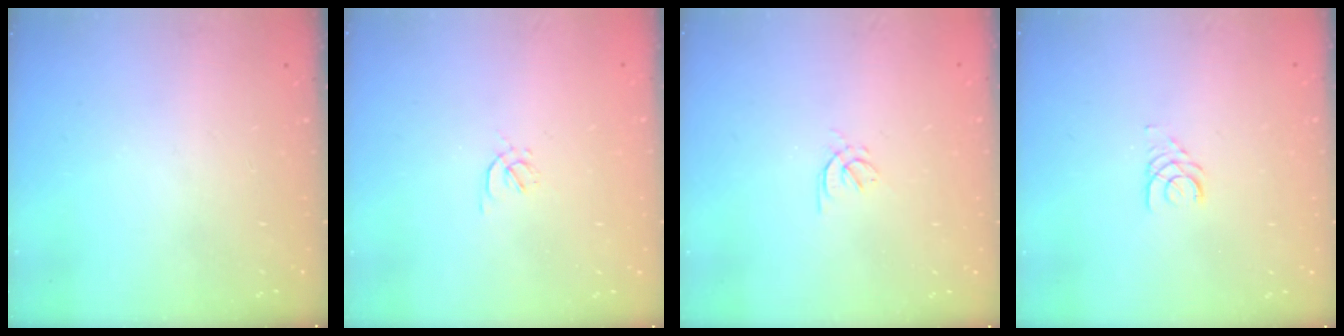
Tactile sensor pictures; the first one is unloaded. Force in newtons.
{"total": 1.6, "press": 1.6, "slide": 0.4}
{"total": 2.1, "press": 2.0, "slide": 0.6}
{"total": 2.5, "press": 2.5, "slide": 0.3}